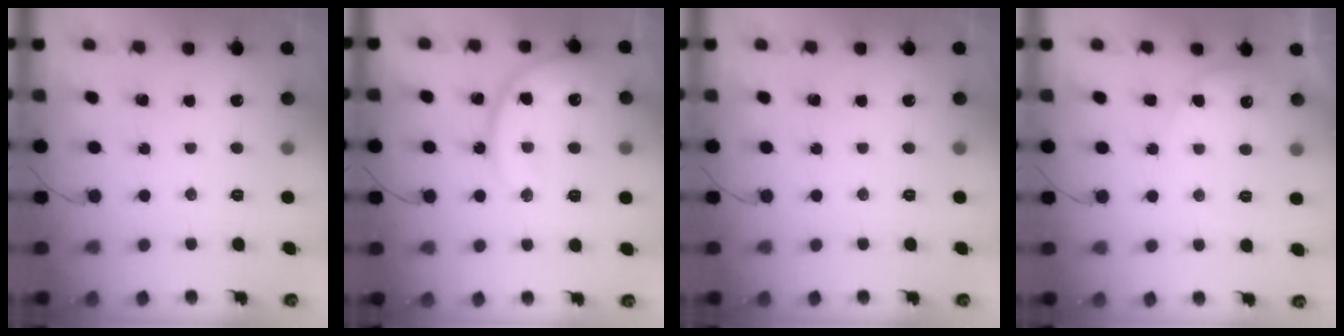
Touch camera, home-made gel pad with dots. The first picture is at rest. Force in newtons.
{"total": 14.3, "press": 14.3, "slide": 1.1}
{"total": 0.0}
{"total": 3.9, "press": 3.9, "slide": 0.5}